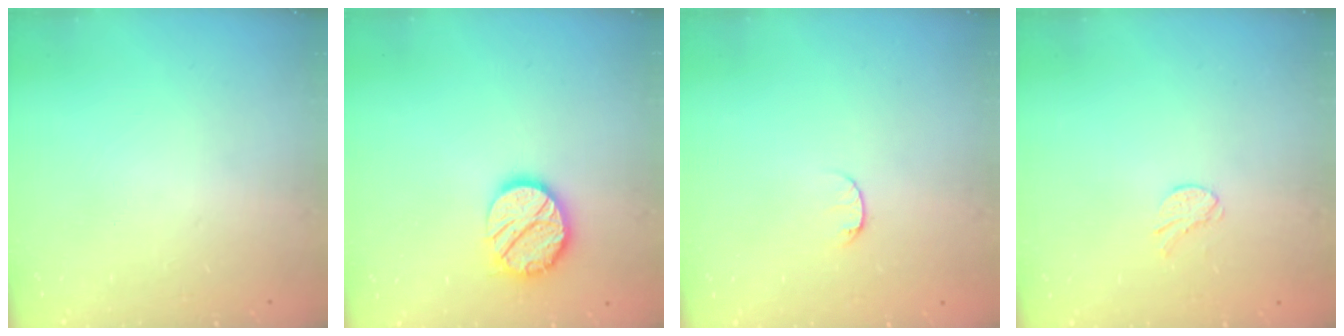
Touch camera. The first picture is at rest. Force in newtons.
{"total": 13.3, "press": 13.3, "slide": 0.8}
{"total": 5.3, "press": 5.3, "slide": 0.6}
{"total": 5.7, "press": 5.7, "slide": 0.5}